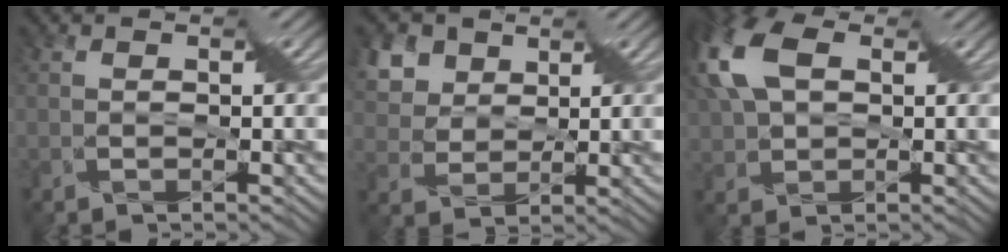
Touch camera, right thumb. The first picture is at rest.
{"total": 6.8, "force": [3.9, 5.0, 2.5], "torque": [-0.094, 0.016, 0.069]}
{"total": 11.5, "force": [3.5, 7.0, 8.4], "torque": [-0.220, 0.023, 0.053]}